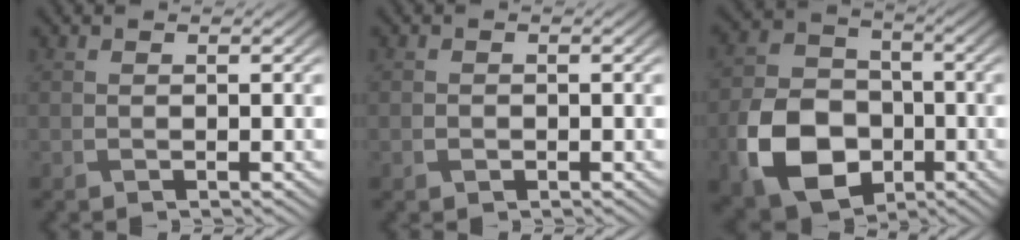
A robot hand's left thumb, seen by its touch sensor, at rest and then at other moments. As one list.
[{"total": 0.7, "force": [-0.4, 0.5, 0.2], "torque": [-0.005, -0.003, -0.007]}, {"total": 12.0, "force": [-4.5, 8.6, 6.9], "torque": [-0.167, -0.018, -0.094]}]